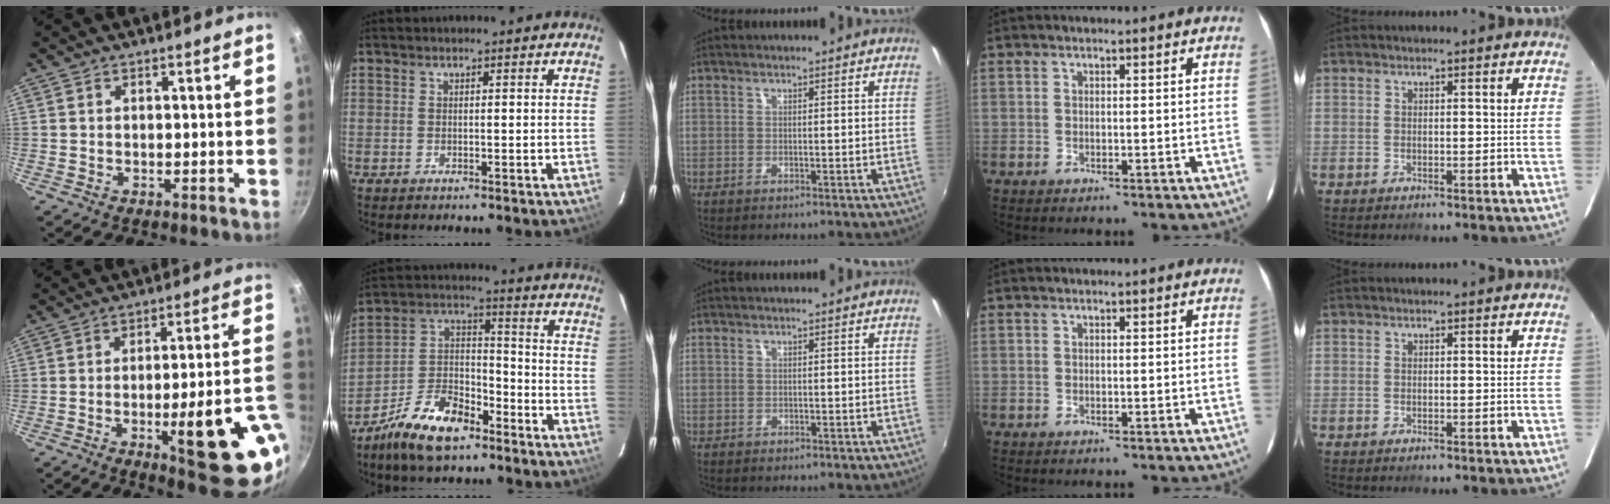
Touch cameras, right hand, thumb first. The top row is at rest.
{"thumb": {"total": 19.5, "force": [-6.1, 4.4, 18.0], "torque": [-0.217, 0.021, -0.077]}, "index": {"total": 14.1, "force": [-9.8, 6.3, 7.9], "torque": [-0.168, 0.021, -0.180]}}